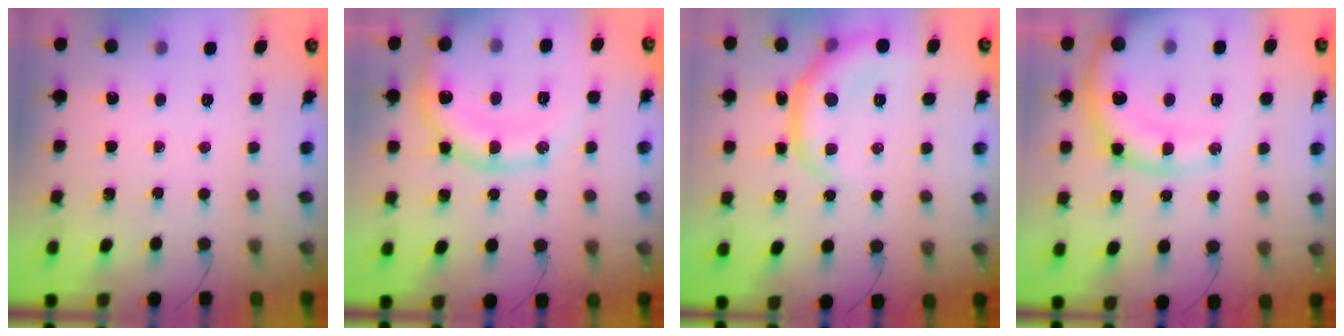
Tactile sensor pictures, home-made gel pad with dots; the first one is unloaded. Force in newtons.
{"total": 16.8, "press": 16.8, "slide": 0.8}
{"total": 8.8, "press": 8.8, "slide": 0.2}
{"total": 15.9, "press": 15.5, "slide": 3.2}